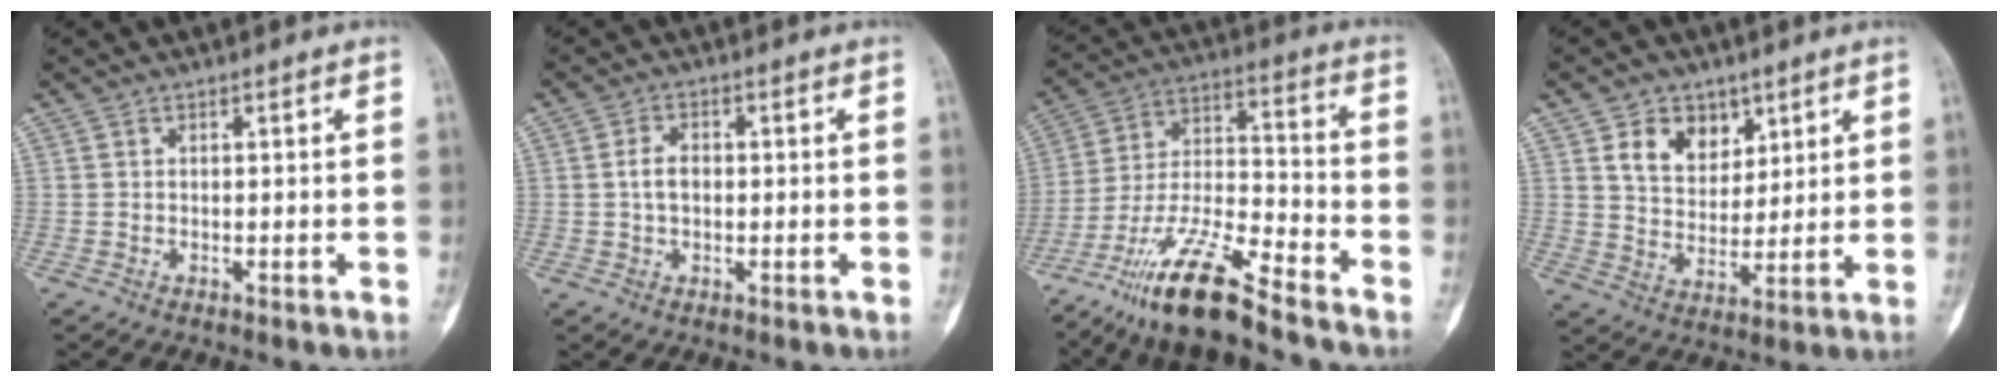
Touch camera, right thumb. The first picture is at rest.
{"total": 3.4, "force": [0.1, 2.3, 2.6], "torque": [-0.048, 0.009, 0.000]}
{"total": 15.7, "force": [-12.0, 2.3, 9.9], "torque": [-0.195, 0.070, -0.221]}
{"total": 9.1, "force": [4.6, 6.6, 4.2], "torque": [-0.041, -0.027, 0.086]}